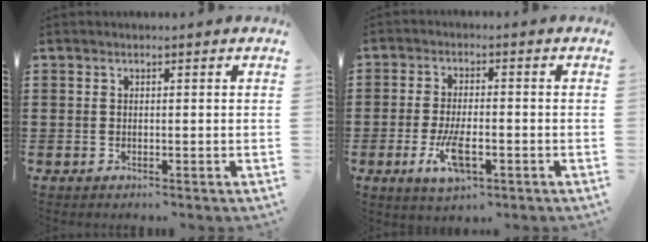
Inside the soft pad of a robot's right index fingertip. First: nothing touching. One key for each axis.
{"total": 6.8, "fx": -2.2, "fy": 2.4, "fz": 6.0, "tx": -0.133, "ty": -0.014, "tz": -0.041}